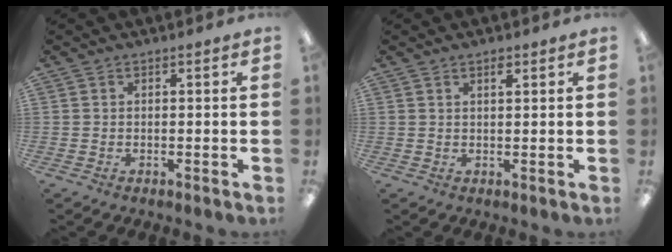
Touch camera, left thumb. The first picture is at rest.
{"total": 1.8, "force": [1.3, 0.6, 1.1], "torque": [-0.015, -0.003, 0.022]}